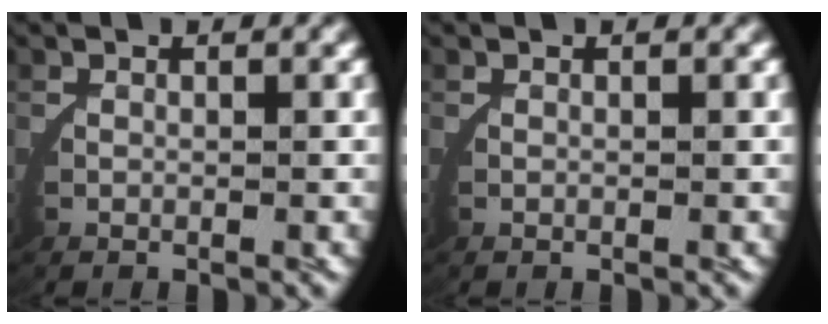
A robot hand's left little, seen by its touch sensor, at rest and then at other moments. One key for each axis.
{"total": 0.0}